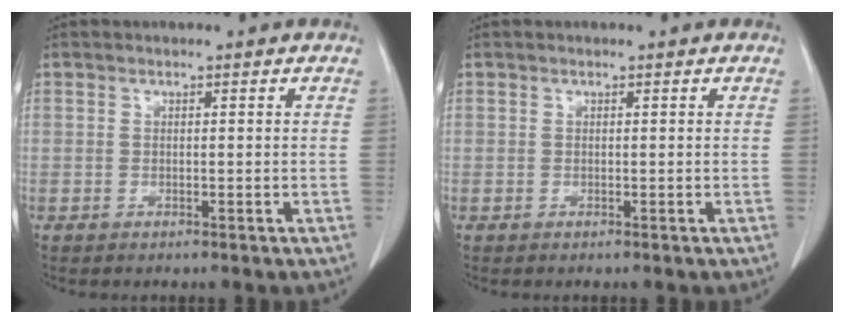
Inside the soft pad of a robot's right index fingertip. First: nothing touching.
{"total": 0.0}